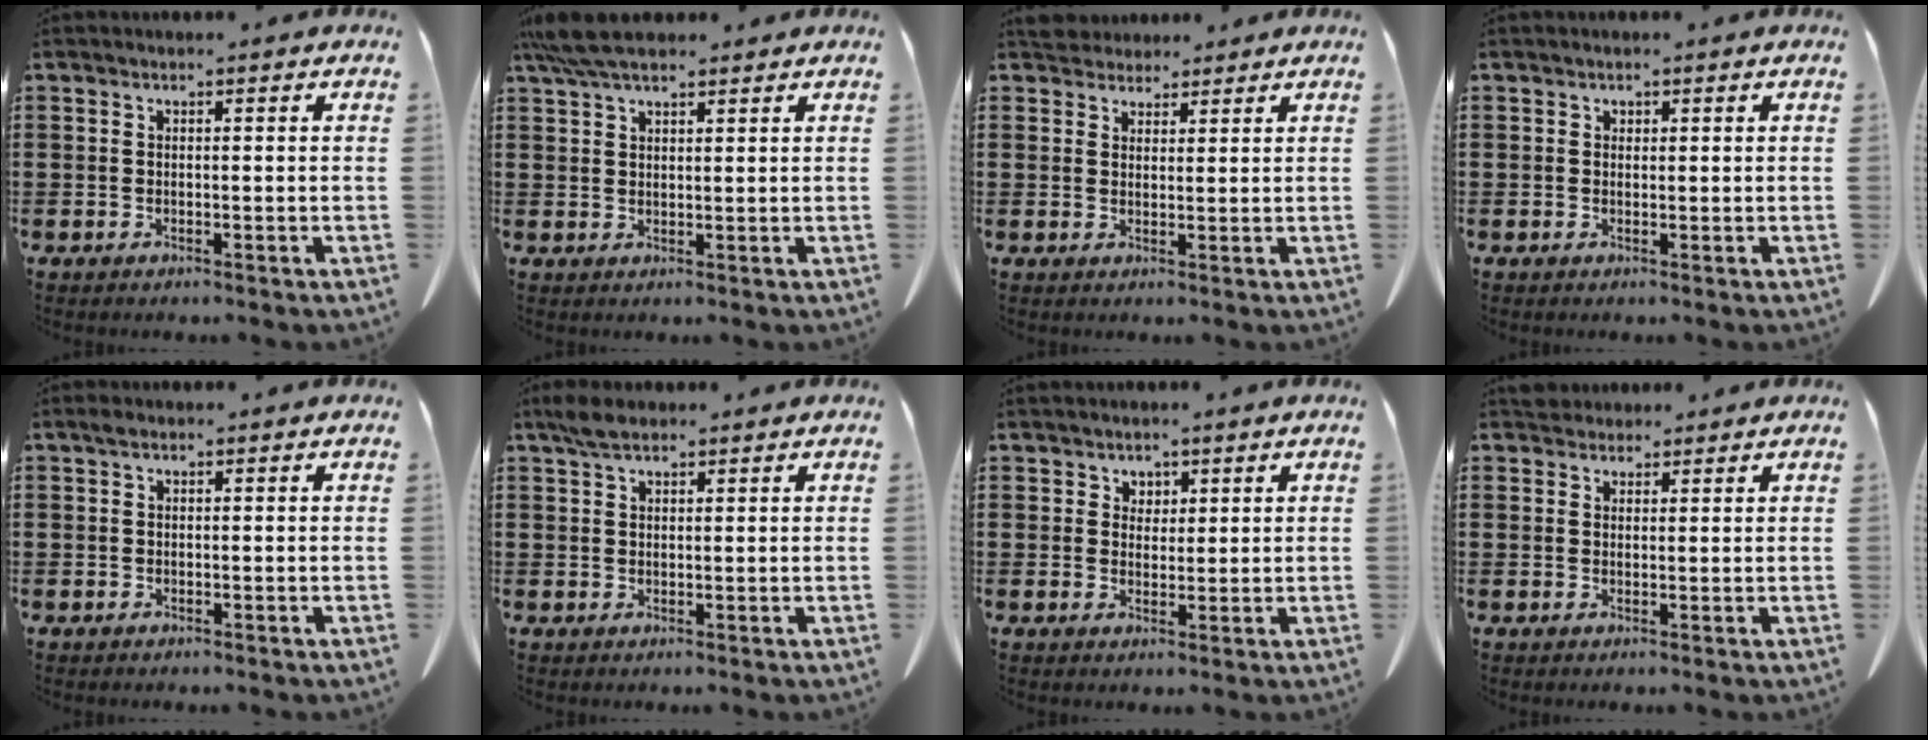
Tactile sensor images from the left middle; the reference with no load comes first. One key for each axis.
{"total": 5.5, "fx": 4.4, "fy": 1.3, "fz": 3.1, "tx": -0.071, "ty": -0.003, "tz": 0.082}
{"total": 3.6, "fx": 3.4, "fy": 1.2, "fz": 0.3, "tx": -0.007, "ty": -0.006, "tz": 0.065}
{"total": 0.5, "fx": 0.3, "fy": 0.4, "fz": 0.0, "tx": -0.003, "ty": 0.001, "tz": 0.007}
{"total": 0.7, "fx": 0.3, "fy": 0.5, "fz": 0.4, "tx": -0.011, "ty": 0.005, "tz": 0.004}
{"total": 2.9, "fx": 2.2, "fy": 1.1, "fz": 1.4, "tx": -0.034, "ty": 0.005, "tz": 0.041}
{"total": 2.3, "fx": 1.8, "fy": 1.4, "fz": 0.2, "tx": -0.002, "ty": 0.003, "tz": 0.032}
{"total": 2.3, "fx": 2.1, "fy": 0.9, "fz": 0.1, "tx": 0.000, "ty": 0.002, "tz": 0.040}